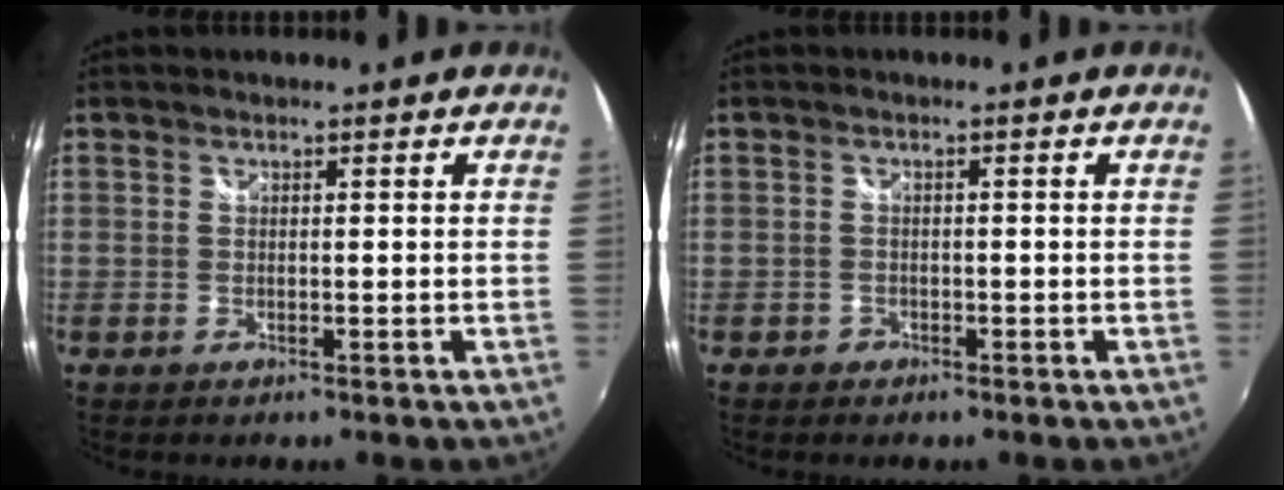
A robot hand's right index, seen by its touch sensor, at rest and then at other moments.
{"total": 1.5, "force": [-1.0, 1.1, 0.2], "torque": [-0.007, 0.002, -0.015]}